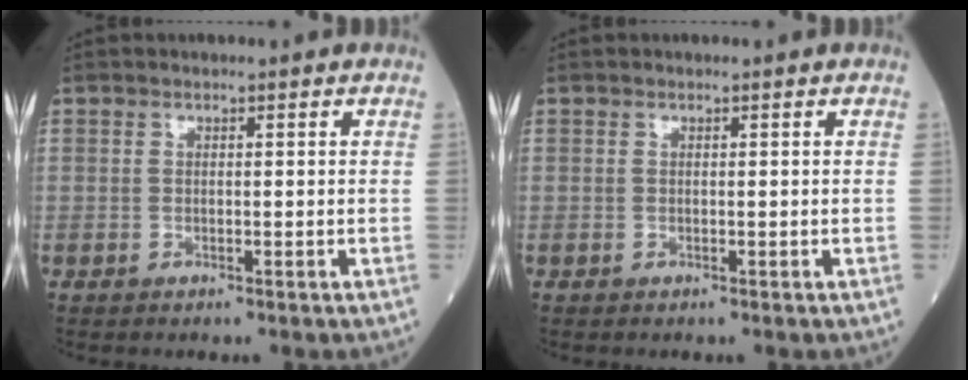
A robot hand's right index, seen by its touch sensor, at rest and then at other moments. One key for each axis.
{"total": 0.0}